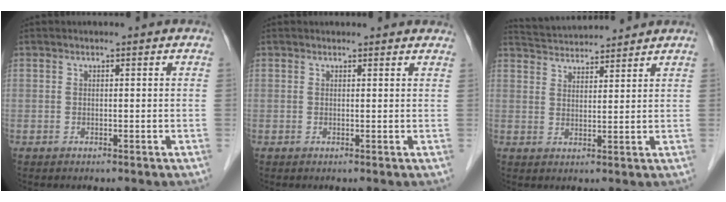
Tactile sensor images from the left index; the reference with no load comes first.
{"total": 3.3, "force": [3.1, 1.0, 0.5], "torque": [-0.004, 0.010, 0.024]}
{"total": 7.8, "force": [7.7, 0.4, 1.3], "torque": [-0.035, 0.031, 0.127]}